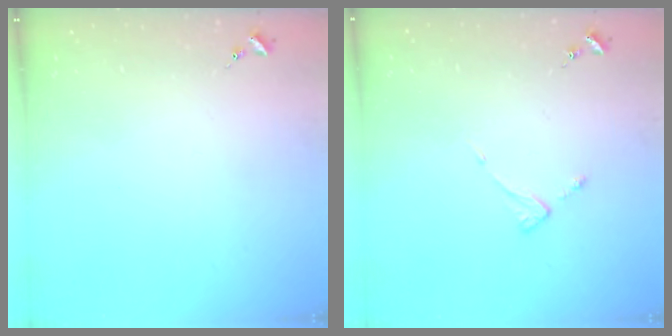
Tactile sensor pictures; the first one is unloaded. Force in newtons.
{"total": 2.6, "press": 2.6, "slide": 0.3}